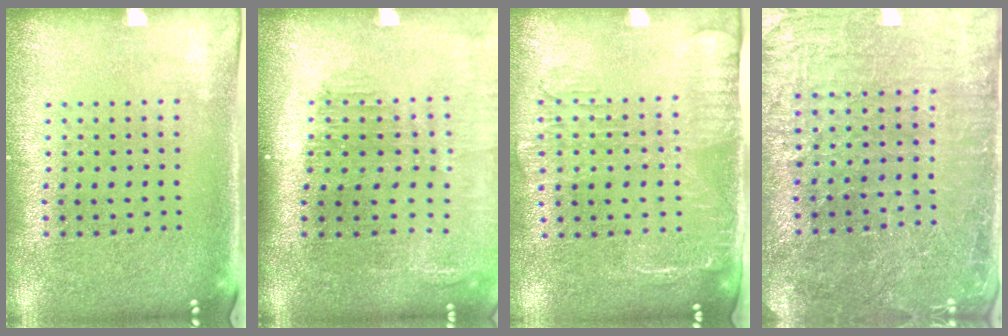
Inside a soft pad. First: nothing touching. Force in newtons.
{"total": 1.7, "press": 1.5, "slide": 0.7}
{"total": 1.9, "press": 1.6, "slide": 1.0}
{"total": 3.3, "press": 3.3, "slide": 0.3}